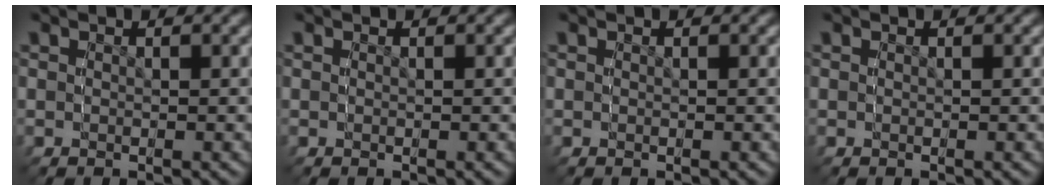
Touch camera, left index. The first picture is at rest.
{"total": 0.0}
{"total": 0.0}
{"total": 0.0}